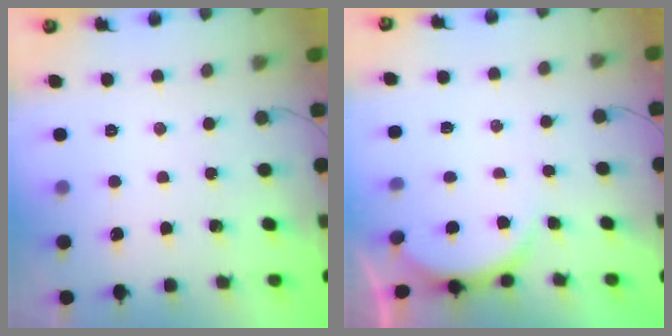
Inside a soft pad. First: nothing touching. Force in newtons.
{"total": 2.9, "press": 2.8, "slide": 0.6}